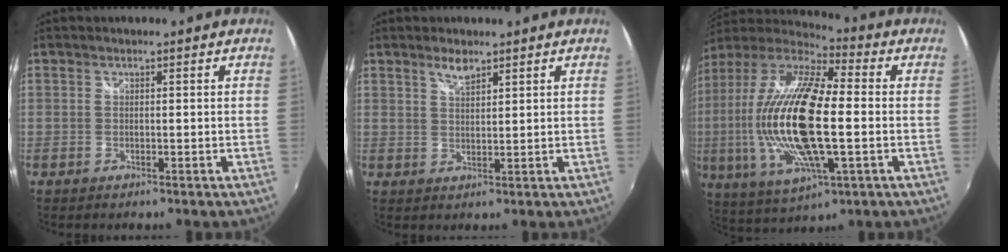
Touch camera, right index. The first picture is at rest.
{"total": 2.8, "force": [2.2, 0.9, 1.6], "torque": [-0.027, 0.002, 0.039]}
{"total": 24.0, "force": [-0.9, 7.7, 22.8], "torque": [-0.438, -0.013, -0.025]}